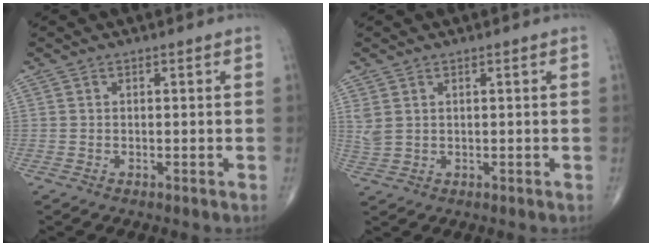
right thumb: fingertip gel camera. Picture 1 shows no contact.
{"total": 2.5, "force": [1.0, 1.5, 1.8], "torque": [-0.048, 0.003, 0.028]}